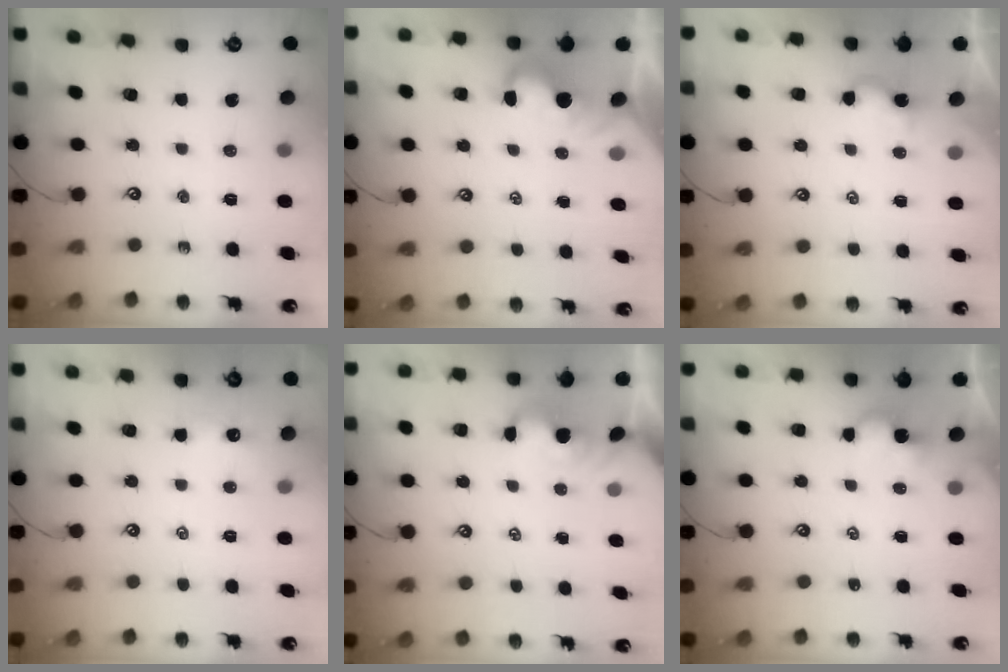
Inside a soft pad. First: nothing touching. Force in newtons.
{"total": 1.8, "press": 1.6, "slide": 0.8}
{"total": 2.8, "press": 2.7, "slide": 0.3}
{"total": 1.9, "press": 1.9, "slide": 0.4}
{"total": 1.2, "press": 1.1, "slide": 0.6}
{"total": 0.0}